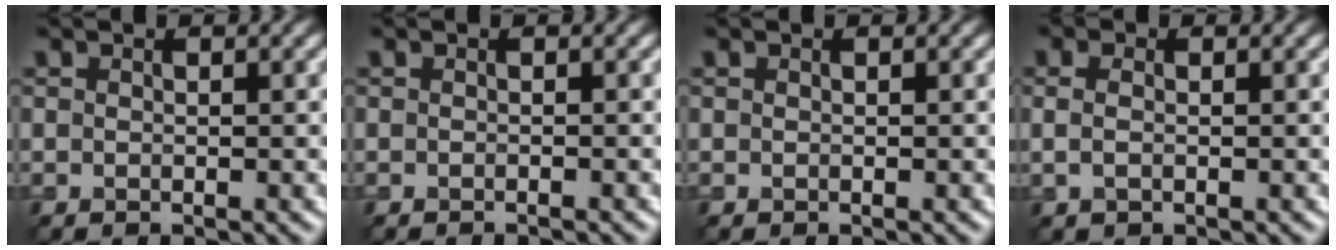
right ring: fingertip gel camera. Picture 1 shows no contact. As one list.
[{"total": 0.7, "force": [-0.7, -0.1, 0.0], "torque": [-0.001, -0.005, -0.015]}, {"total": 0.0}, {"total": 1.4, "force": [0.0, 0.9, 1.2], "torque": [-0.033, 0.001, -0.001]}]